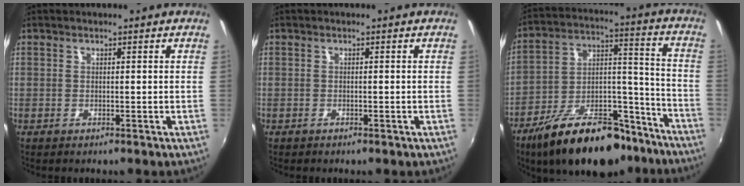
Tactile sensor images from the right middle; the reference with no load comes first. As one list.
[{"total": 0.8, "force": [-0.6, 0.4, 0.3], "torque": [-0.008, -0.001, -0.009]}, {"total": 23.0, "force": [-15.9, 9.9, 13.4], "torque": [-0.220, 0.021, -0.239]}]